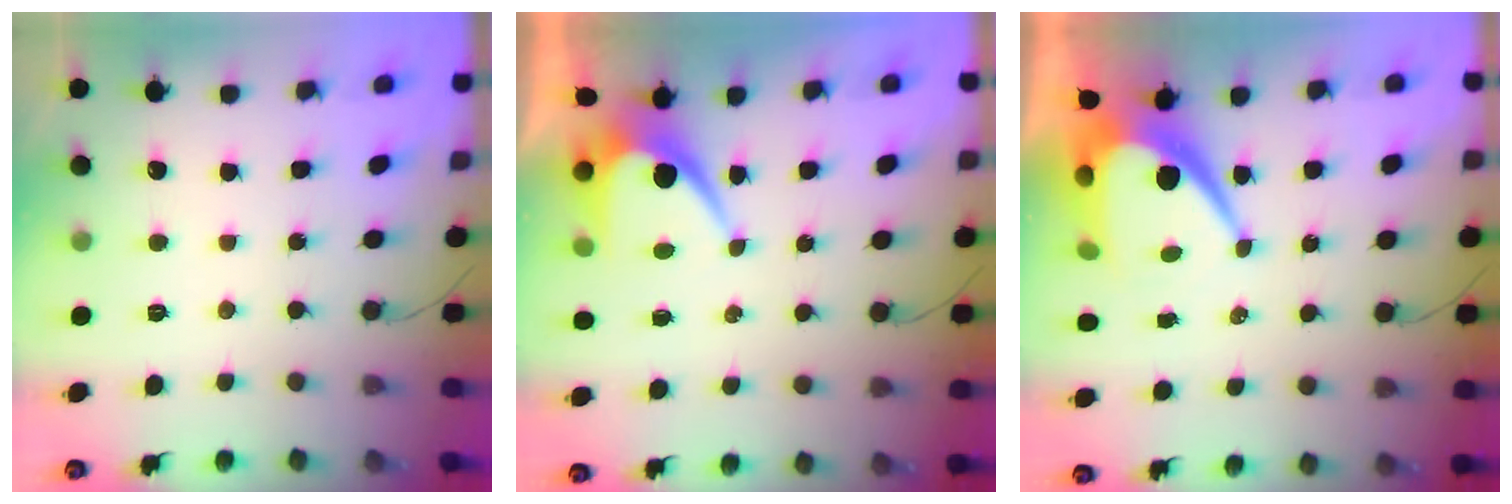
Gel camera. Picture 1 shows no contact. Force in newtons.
{"total": 7.3, "press": 7.3, "slide": 0.3}
{"total": 11.0, "press": 11.0, "slide": 1.0}